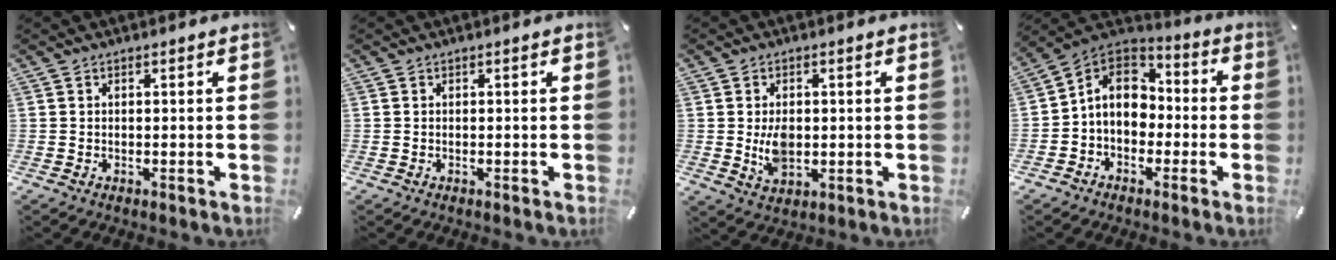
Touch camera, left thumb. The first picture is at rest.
{"total": 0.0}
{"total": 6.1, "force": [0.2, 4.0, 4.6], "torque": [-0.084, -0.009, -0.003]}
{"total": 10.0, "force": [-0.4, 8.6, 5.2], "torque": [-0.106, 0.021, -0.006]}